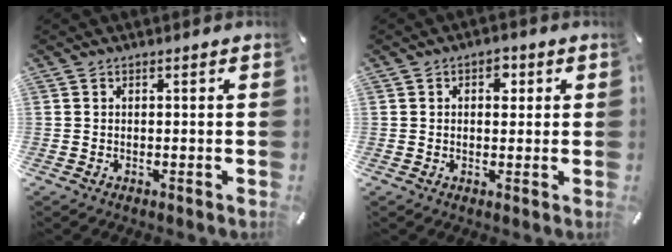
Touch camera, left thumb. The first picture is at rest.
{"total": 3.4, "force": [1.0, 2.4, 2.3], "torque": [-0.016, -0.003, 0.007]}